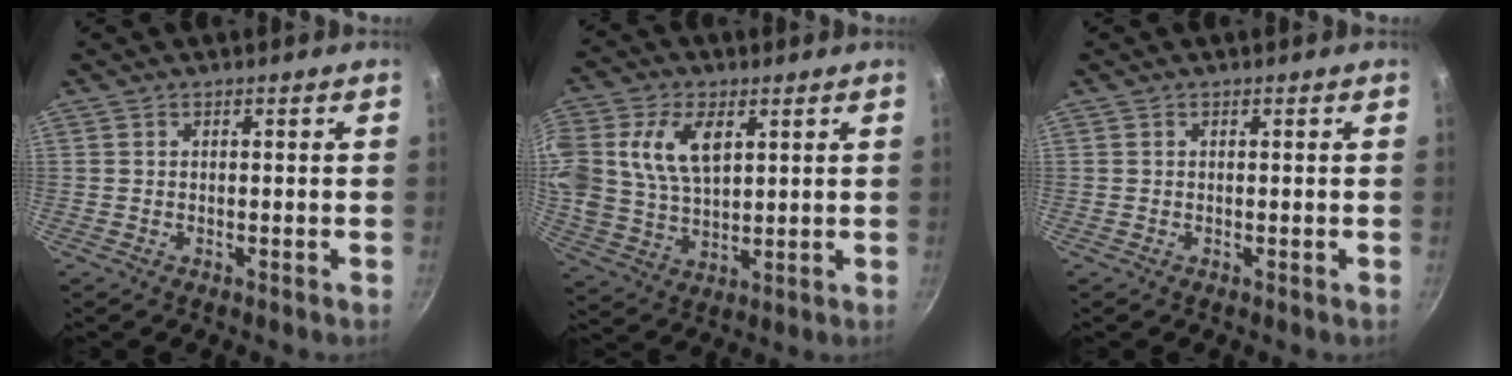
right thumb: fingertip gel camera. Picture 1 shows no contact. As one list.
[{"total": 14.2, "force": [4.3, 8.9, 10.3], "torque": [-0.205, -0.004, 0.089]}, {"total": 0.0}]